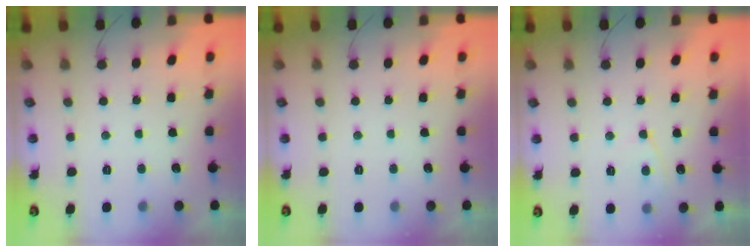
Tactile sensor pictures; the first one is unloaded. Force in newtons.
{"total": 0.0}
{"total": 4.2, "press": 4.1, "slide": 0.5}